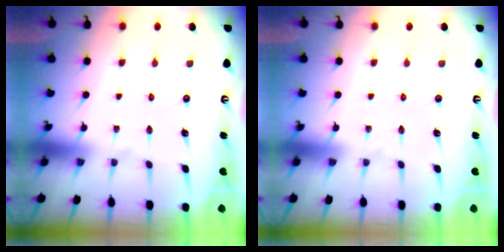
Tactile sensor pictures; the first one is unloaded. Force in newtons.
{"total": 0.0}